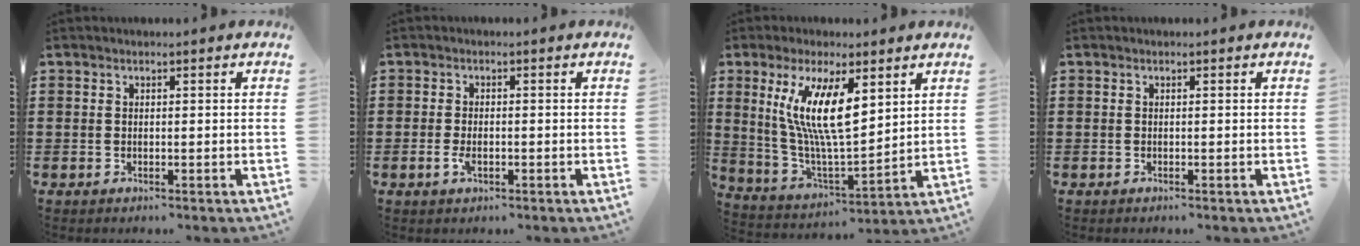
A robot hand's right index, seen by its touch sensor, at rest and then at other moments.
{"total": 2.1, "force": [-0.4, 0.9, 1.8], "torque": [-0.049, -0.009, -0.010]}
{"total": 11.6, "force": [4.7, 3.1, 10.2], "torque": [-0.210, -0.011, 0.084]}
{"total": 0.0}